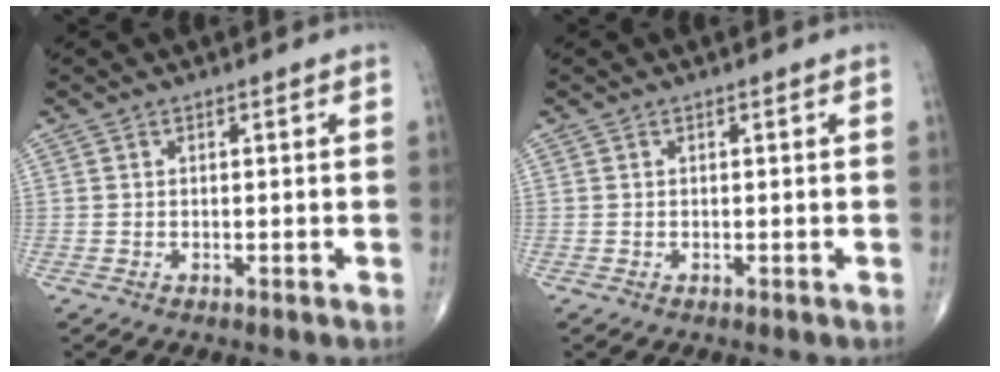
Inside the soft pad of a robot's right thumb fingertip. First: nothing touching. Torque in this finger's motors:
{"motor_torque": [-0.17, 0.17, -0.04, 0.04, 0.02]}